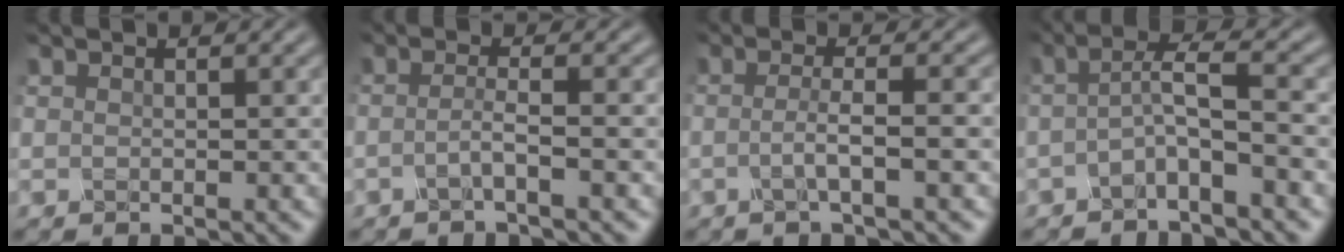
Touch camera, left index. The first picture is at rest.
{"total": 2.0, "force": [-1.3, 0.2, 1.5], "torque": [-0.024, 0.001, -0.035]}
{"total": 2.9, "force": [-1.2, 0.5, 2.5], "torque": [-0.040, 0.000, -0.031]}
{"total": 2.9, "force": [-1.5, 0.2, 2.5], "torque": [-0.049, 0.007, -0.037]}